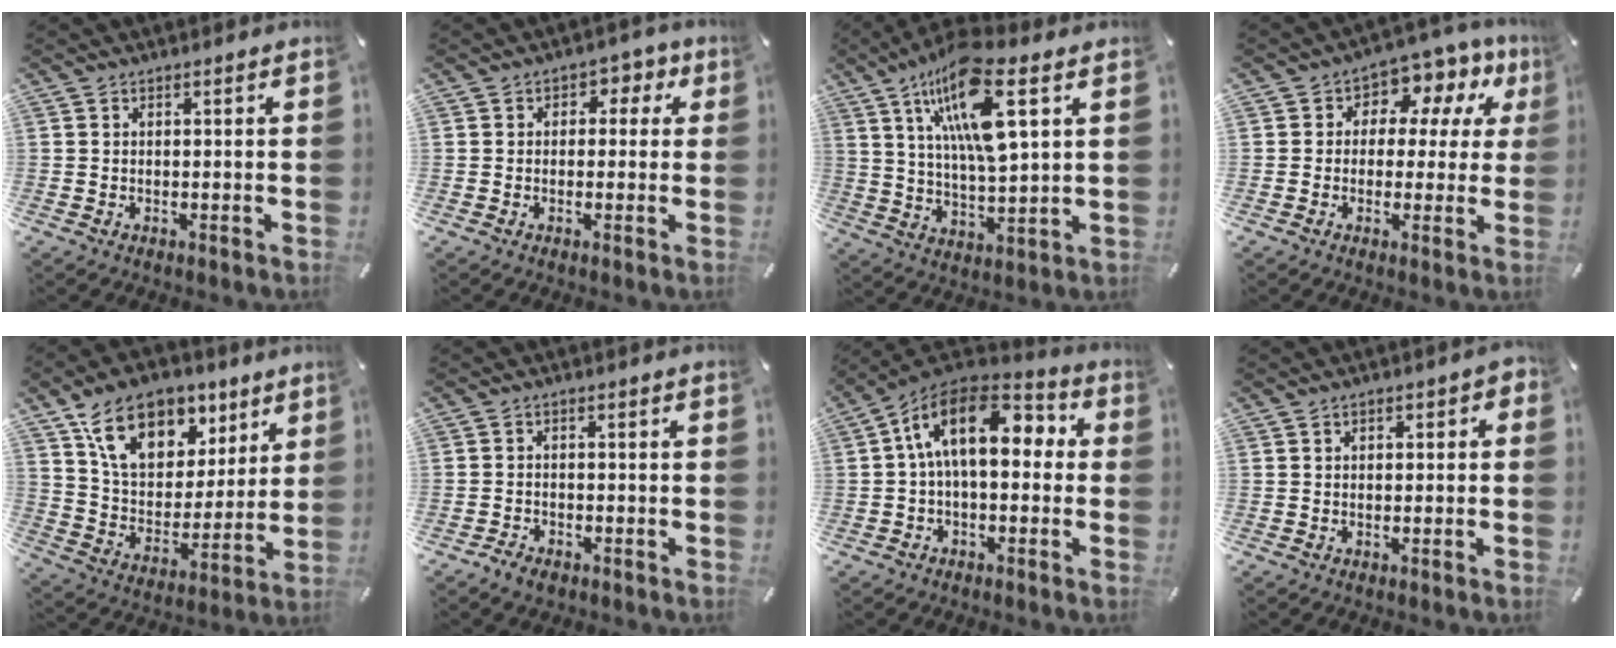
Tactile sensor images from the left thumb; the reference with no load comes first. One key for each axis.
{"total": 3.4, "fx": -0.2, "fy": 2.9, "fz": 1.8, "tx": -0.015, "ty": 0.005, "tz": -0.014}
{"total": 16.7, "fx": 8.2, "fy": 4.9, "fz": 13.7, "tx": -0.272, "ty": -0.023, "tz": 0.131}
{"total": 7.3, "fx": 2.8, "fy": 5.6, "fz": 3.7, "tx": -0.052, "ty": -0.022, "tz": 0.046}
{"total": 16.5, "fx": 10.2, "fy": 10.5, "fz": 7.8, "tx": -0.147, "ty": -0.044, "tz": 0.189}
{"total": 2.2, "fx": -1.9, "fy": 1.0, "fz": 0.6, "tx": -0.012, "ty": 0.010, "tz": -0.038}
{"total": 16.4, "fx": 2.7, "fy": 9.2, "fz": 13.3, "tx": -0.242, "ty": 0.001, "tz": 0.042}
{"total": 2.1, "fx": -0.6, "fy": 1.4, "fz": 1.4, "tx": -0.023, "ty": 0.010, "tz": -0.014}